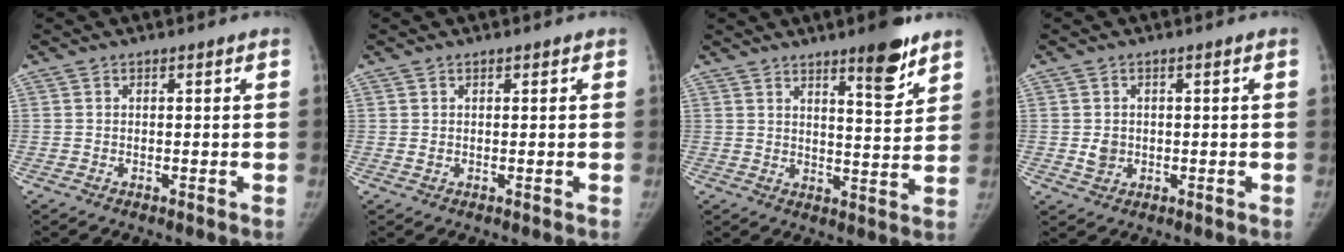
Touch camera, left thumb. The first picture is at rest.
{"total": 0.6, "force": [0.0, 0.5, 0.3], "torque": [-0.004, 0.000, 0.001]}
{"total": 8.6, "force": [5.9, 1.7, 6.0], "torque": [-0.070, -0.042, 0.084]}
{"total": 2.5, "force": [-0.1, 2.1, 1.4], "torque": [-0.012, 0.003, 0.005]}